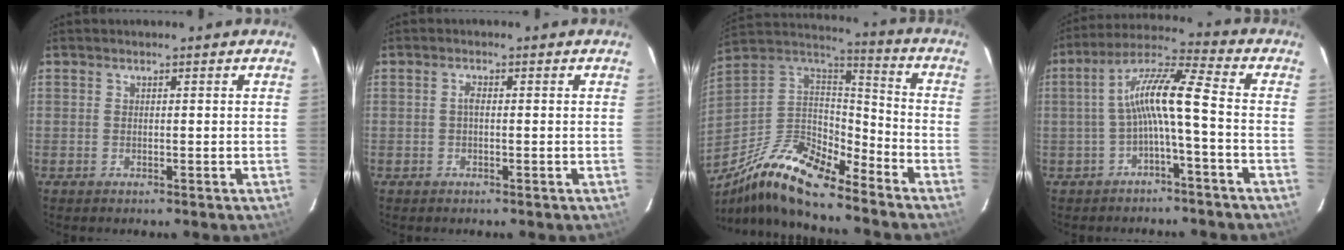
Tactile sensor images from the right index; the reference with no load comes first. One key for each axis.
{"total": 1.1, "fx": -0.1, "fy": 0.4, "fz": 1.0, "tx": -0.019, "ty": 0.006, "tz": -0.004}
{"total": 19.6, "fx": -14.9, "fy": 5.1, "fz": 11.6, "tx": -0.231, "ty": -0.023, "tz": -0.288}
{"total": 9.0, "fx": -2.1, "fy": 0.4, "fz": 8.8, "tx": -0.188, "ty": 0.023, "tz": -0.039}